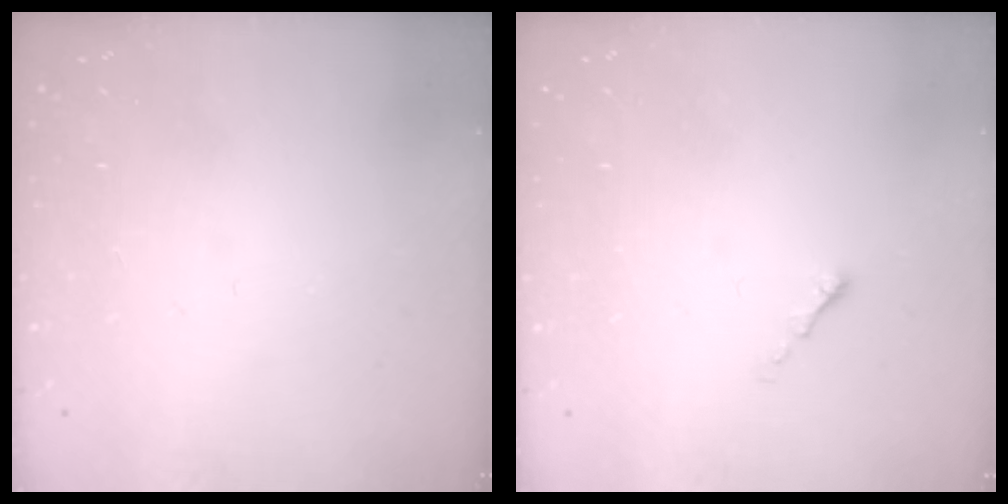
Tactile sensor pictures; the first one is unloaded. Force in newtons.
{"total": 0.0}